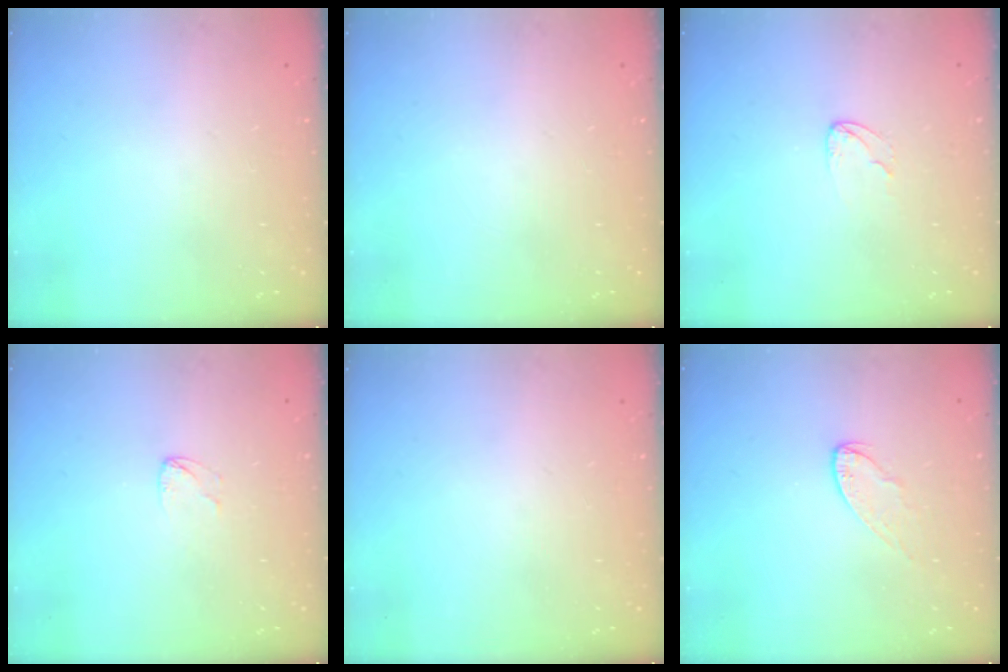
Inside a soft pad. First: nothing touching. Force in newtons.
{"total": 0.0}
{"total": 3.7, "press": 3.7, "slide": 0.3}
{"total": 2.5, "press": 2.5, "slide": 0.2}
{"total": 0.0}
{"total": 5.5, "press": 5.5, "slide": 0.4}